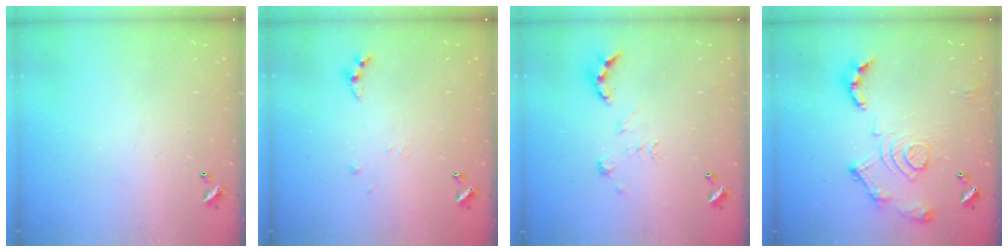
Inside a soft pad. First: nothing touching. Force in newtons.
{"total": 4.9, "press": 4.9, "slide": 0.4}
{"total": 4.7, "press": 4.7, "slide": 0.4}
{"total": 16.8, "press": 16.7, "slide": 1.6}